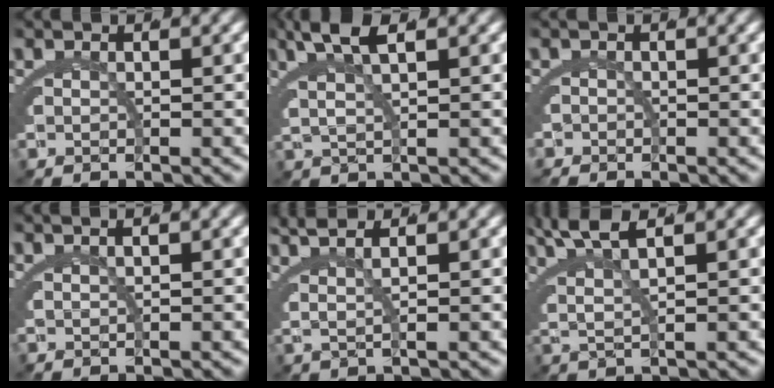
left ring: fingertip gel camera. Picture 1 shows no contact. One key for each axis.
{"total": 4.7, "fx": 2.7, "fy": 1.0, "fz": 3.7, "tx": -0.069, "ty": 0.008, "tz": 0.047}
{"total": 0.9, "fx": -0.7, "fy": -0.3, "fz": -0.5, "tx": 0.016, "ty": -0.005, "tz": -0.013}
{"total": 1.5, "fx": 1.1, "fy": -0.3, "fz": 0.9, "tx": 0.002, "ty": 0.012, "tz": 0.017}
{"total": 4.6, "fx": 3.2, "fy": 1.1, "fz": 3.1, "tx": -0.051, "ty": 0.014, "tz": 0.049}
{"total": 4.6, "fx": 2.9, "fy": 1.3, "fz": 3.3, "tx": -0.064, "ty": 0.007, "tz": 0.050}